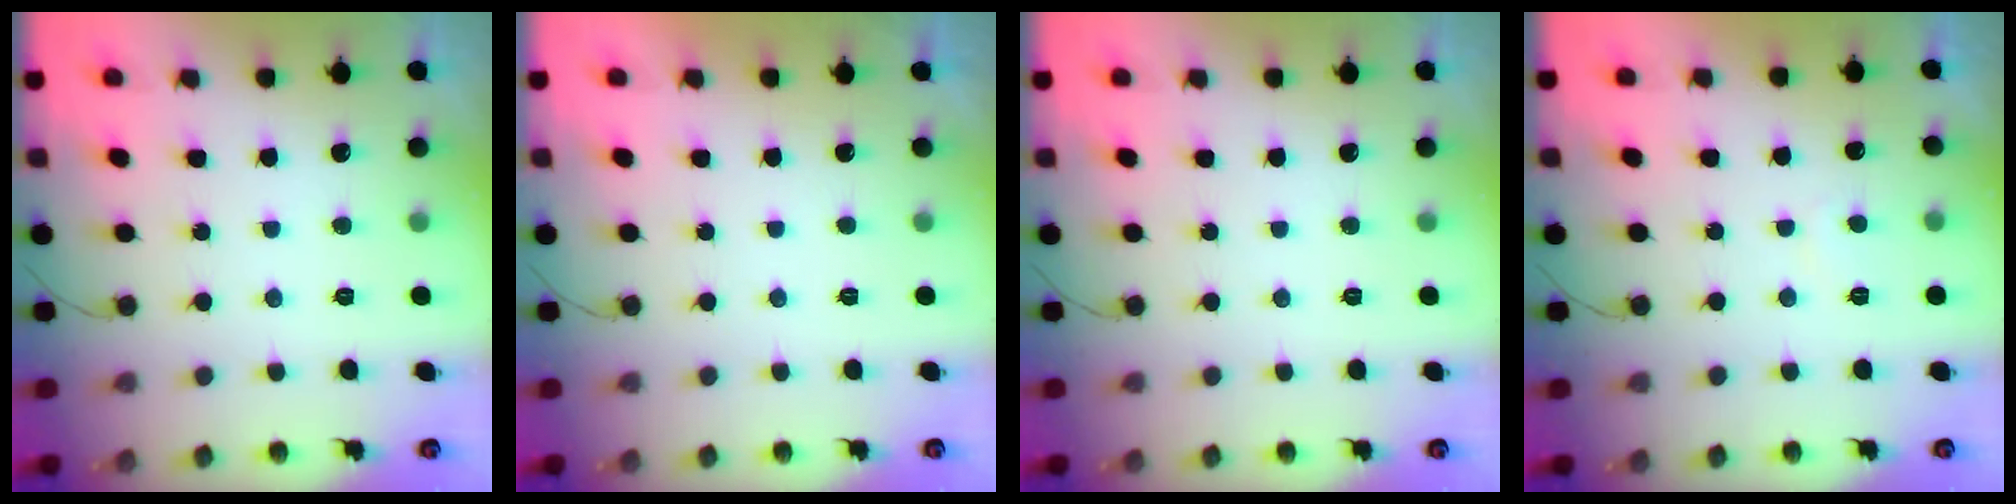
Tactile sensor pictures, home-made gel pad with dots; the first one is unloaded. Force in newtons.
{"total": 2.2, "press": 2.1, "slide": 0.3}
{"total": 0.0}
{"total": 1.3, "press": 1.2, "slide": 0.5}